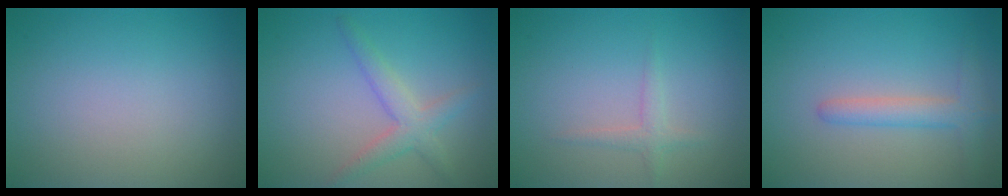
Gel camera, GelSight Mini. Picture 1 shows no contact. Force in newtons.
{"total": 2.7, "press": 2.7, "slide": 0.1}
{"total": 1.3, "press": 1.3, "slide": 0.0}
{"total": 2.6, "press": 2.6, "slide": 0.1}